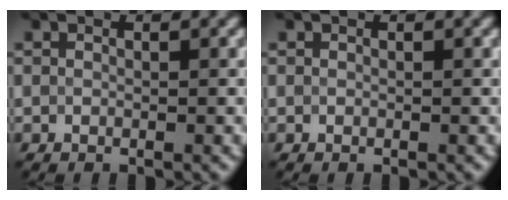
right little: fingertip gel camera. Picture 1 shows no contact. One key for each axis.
{"total": 0.0}